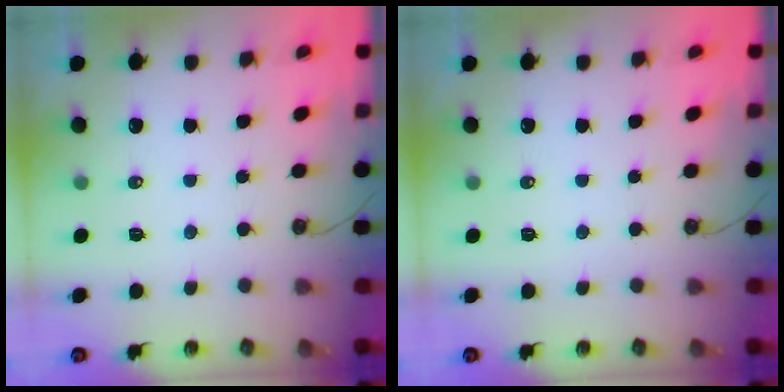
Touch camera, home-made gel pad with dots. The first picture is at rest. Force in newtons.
{"total": 0.0}